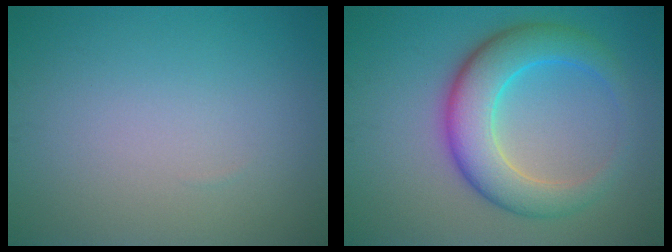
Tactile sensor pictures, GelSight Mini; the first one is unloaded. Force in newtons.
{"total": 7.0, "press": 7.0, "slide": 0.1}